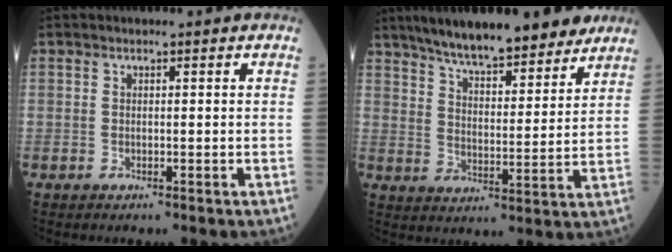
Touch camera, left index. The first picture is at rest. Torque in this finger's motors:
{"motor_torque": [0.42, -0.71, 0.52, 0.10]}